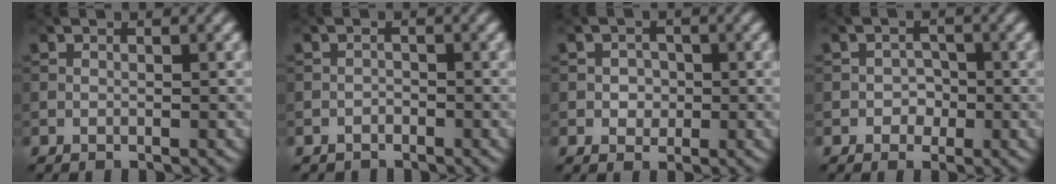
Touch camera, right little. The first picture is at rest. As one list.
[{"total": 0.9, "force": [-0.8, 0.5, 0.0], "torque": [0.003, 0.003, -0.016]}, {"total": 1.6, "force": [-0.1, 1.4, 0.7], "torque": [-0.009, 0.000, -0.004]}, {"total": 1.5, "force": [-0.5, 1.4, 0.5], "torque": [-0.001, 0.003, -0.011]}]